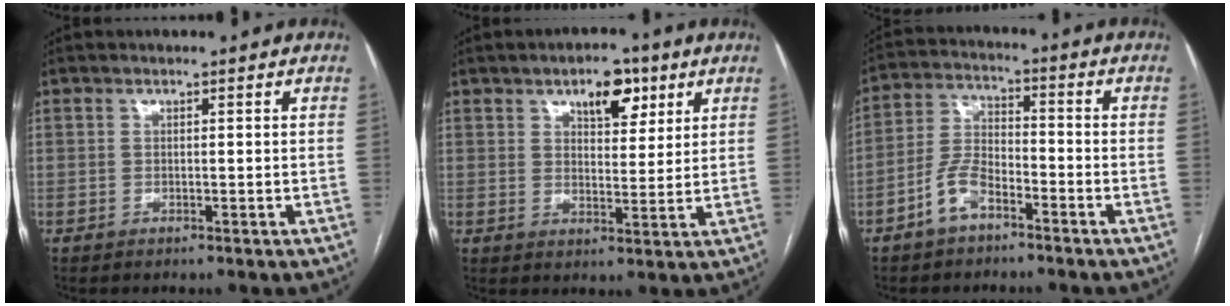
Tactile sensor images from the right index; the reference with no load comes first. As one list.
[{"total": 6.9, "force": [3.9, 3.3, 4.7], "torque": [-0.067, 0.008, 0.059]}, {"total": 6.8, "force": [-4.1, 3.1, 4.4], "torque": [-0.102, 0.014, -0.082]}]